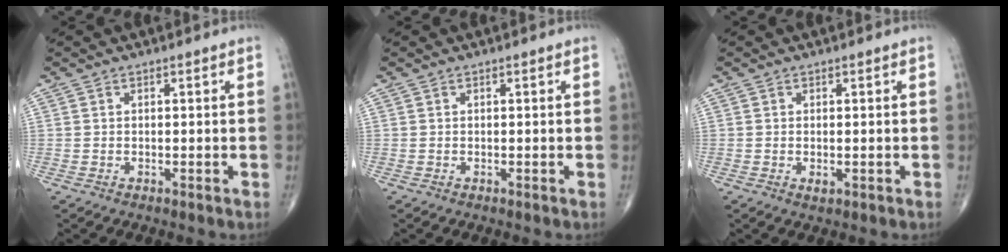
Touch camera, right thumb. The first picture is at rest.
{"total": 0.0}
{"total": 1.2, "force": [-0.3, 0.5, 1.0], "torque": [-0.018, -0.003, -0.003]}